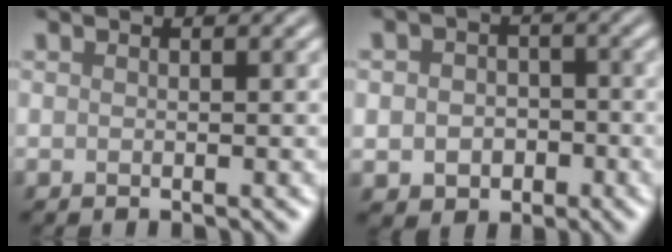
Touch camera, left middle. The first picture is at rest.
{"total": 3.7, "force": [-0.8, 3.1, 1.9], "torque": [-0.018, -0.008, -0.016]}